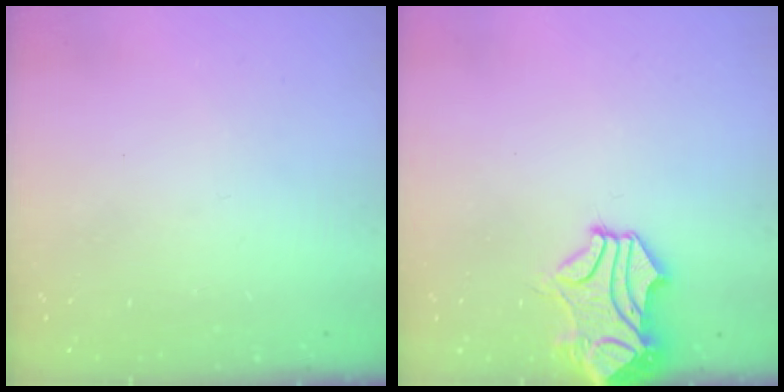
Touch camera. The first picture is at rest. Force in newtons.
{"total": 2.2, "press": 1.8, "slide": 1.2}